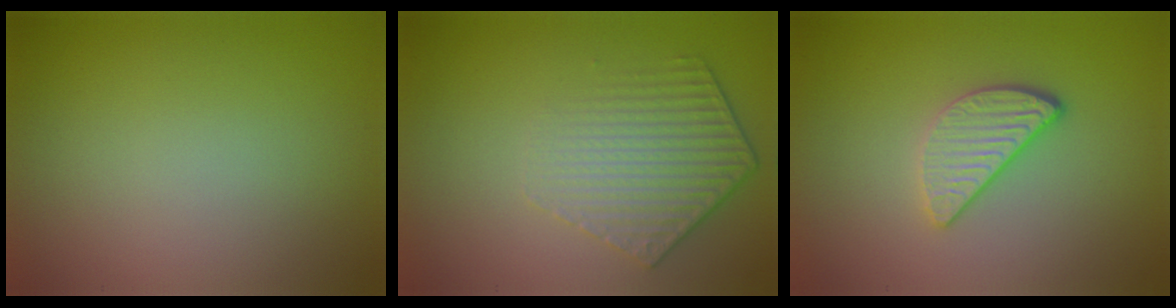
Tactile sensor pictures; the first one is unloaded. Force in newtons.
{"total": 4.3, "press": 3.2, "slide": 2.9}
{"total": 3.2, "press": 2.7, "slide": 1.8}